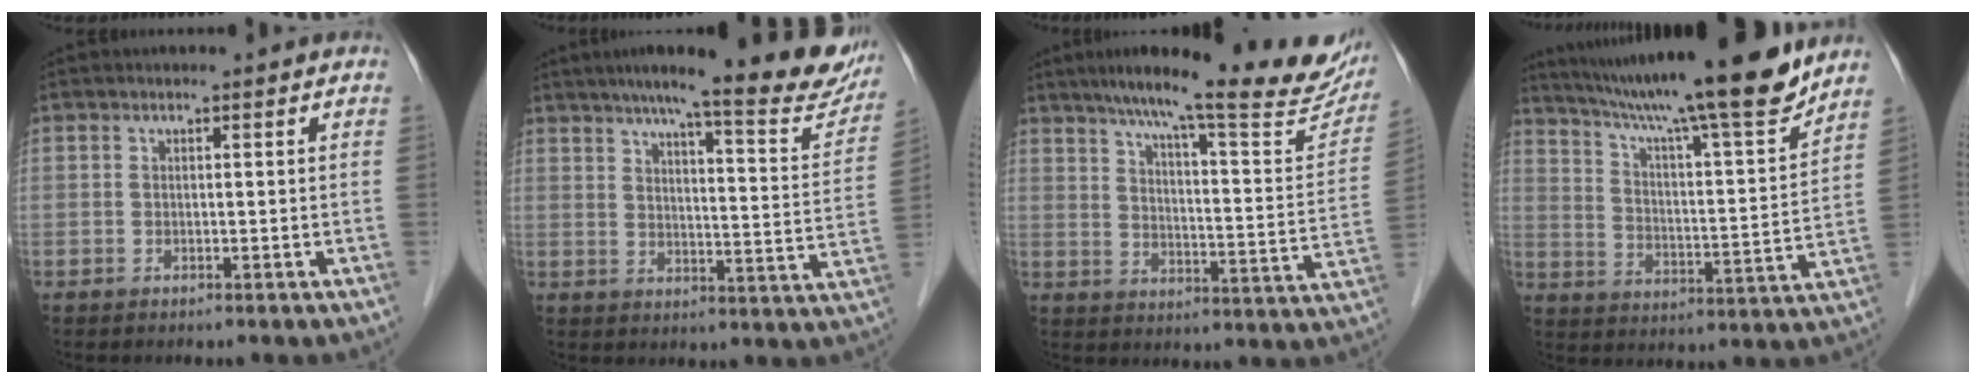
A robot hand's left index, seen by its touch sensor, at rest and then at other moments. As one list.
[{"total": 20.6, "force": [17.0, 2.3, 11.3], "torque": [-0.148, -0.019, 0.209]}, {"total": 25.7, "force": [21.0, 3.0, 14.6], "torque": [-0.210, -0.023, 0.266]}, {"total": 21.7, "force": [18.4, 0.3, 11.4], "torque": [-0.188, -0.012, 0.280]}]